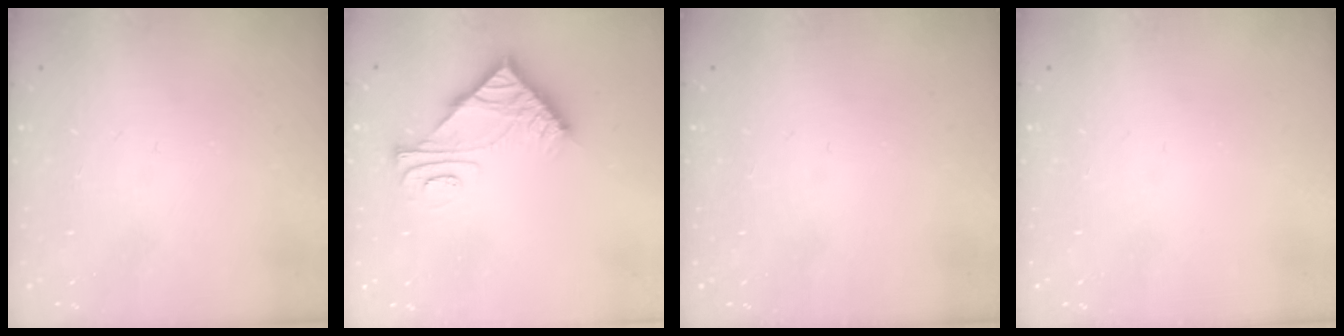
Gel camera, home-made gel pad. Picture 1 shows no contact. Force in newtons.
{"total": 6.8, "press": 6.8, "slide": 0.1}
{"total": 0.0}
{"total": 0.0}